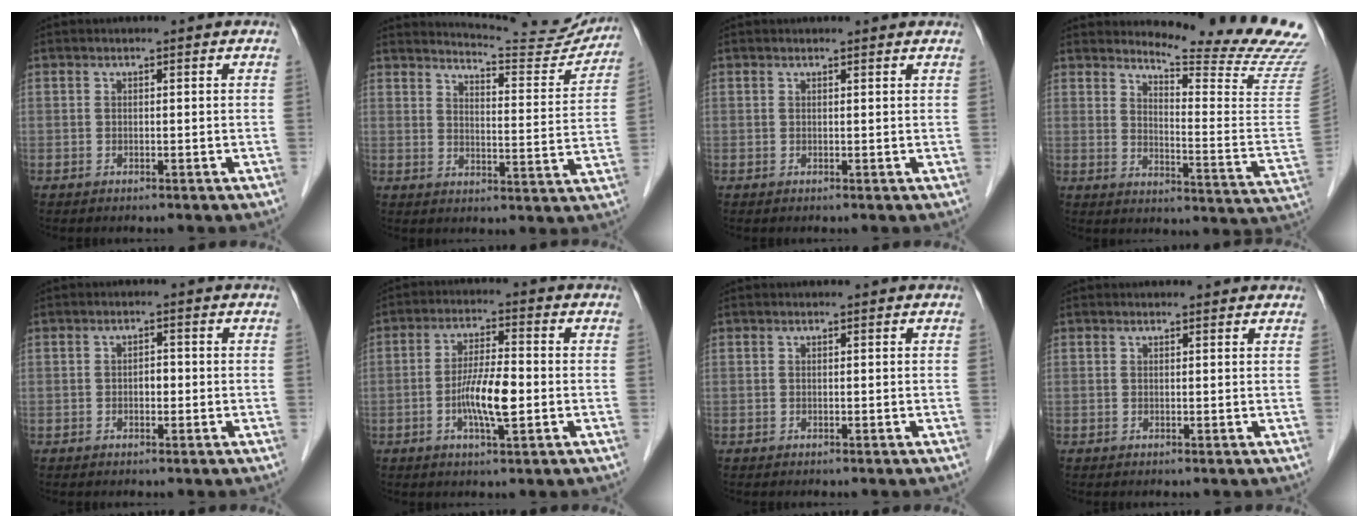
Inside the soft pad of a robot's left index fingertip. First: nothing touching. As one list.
[{"total": 13.7, "force": [13.5, 0.8, 1.9], "torque": [-0.025, -0.056, 0.158]}, {"total": 1.0, "force": [1.0, 0.1, 0.0], "torque": [-0.011, -0.001, 0.005]}, {"total": 17.5, "force": [16.6, -1.0, 5.3], "torque": [-0.088, -0.143, 0.193]}, {"total": 1.7, "force": [-0.7, 0.9, 1.3], "torque": [-0.016, 0.000, -0.013]}, {"total": 7.3, "force": [-2.0, 1.2, 6.9], "torque": [-0.134, -0.008, -0.040]}, {"total": 0.0}, {"total": 1.8, "force": [1.7, 0.4, 0.2], "torque": [-0.011, 0.001, 0.011]}]